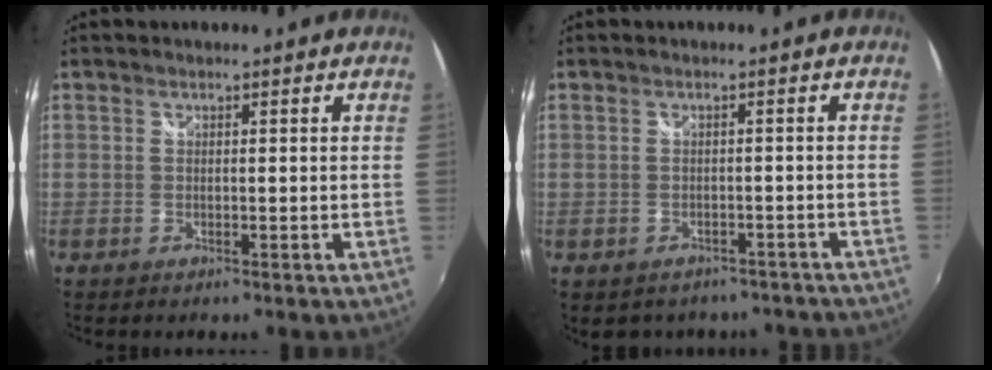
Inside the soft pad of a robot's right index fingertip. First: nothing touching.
{"total": 8.4, "force": [-6.6, 4.5, 2.4], "torque": [-0.051, -0.003, -0.067]}